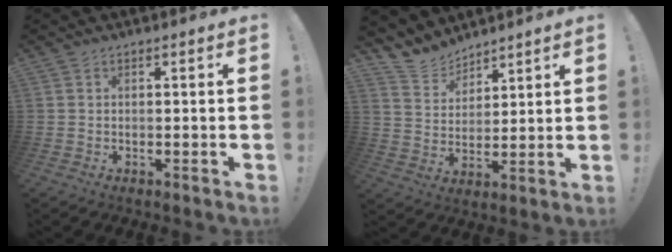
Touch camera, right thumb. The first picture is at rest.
{"total": 9.8, "force": [8.6, 4.5, 1.0], "torque": [-0.029, -0.068, 0.169]}